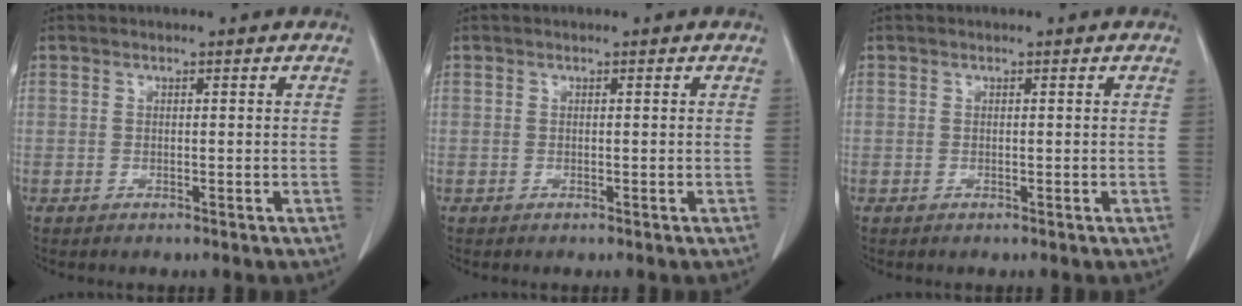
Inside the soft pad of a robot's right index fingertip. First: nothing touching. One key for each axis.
{"total": 0.0}
{"total": 0.0}